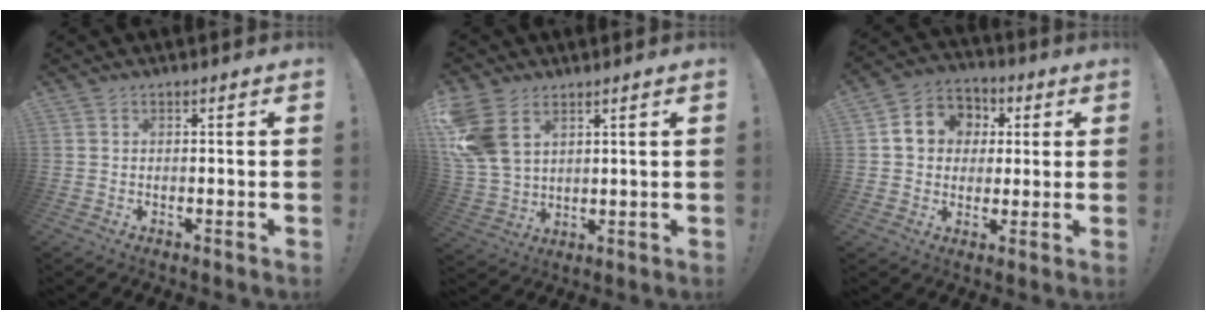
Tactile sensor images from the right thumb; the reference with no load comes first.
{"total": 11.2, "force": [5.1, 7.5, 6.5], "torque": [-0.131, -0.020, 0.105]}
{"total": 9.9, "force": [1.6, 9.1, 3.6], "torque": [-0.048, 0.004, 0.037]}